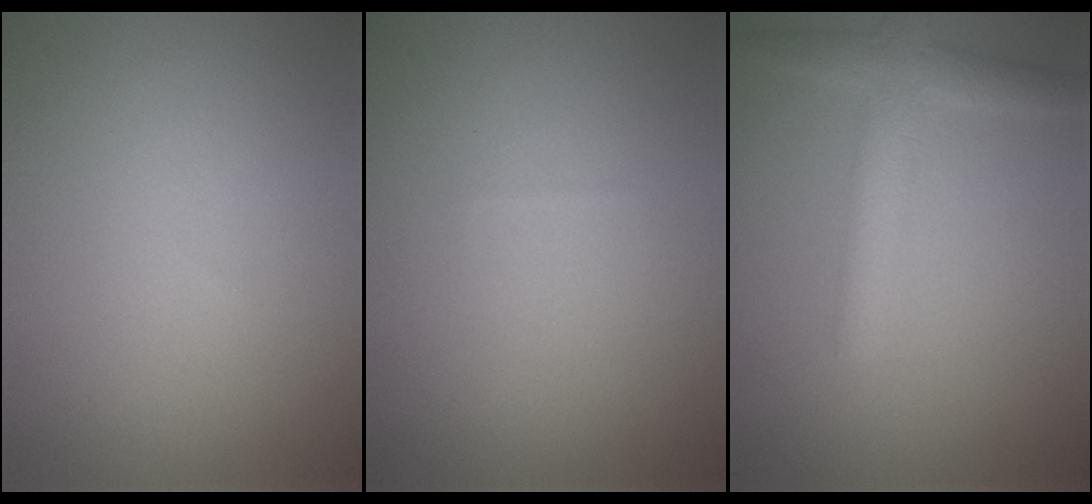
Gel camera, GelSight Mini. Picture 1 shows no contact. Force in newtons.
{"total": 0.0}
{"total": 3.4, "press": 3.4, "slide": 0.3}